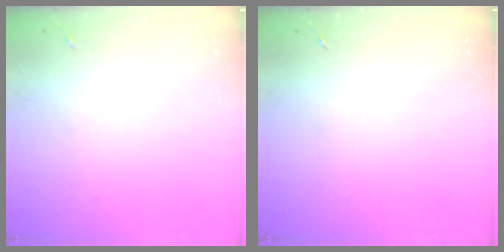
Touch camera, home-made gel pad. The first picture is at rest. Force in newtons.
{"total": 0.0}